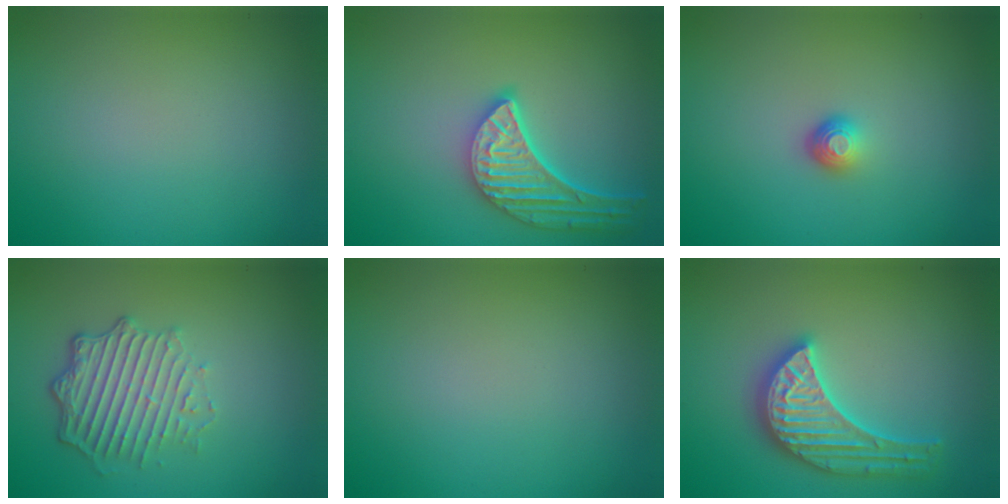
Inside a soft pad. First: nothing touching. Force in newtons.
{"total": 5.7, "press": 4.5, "slide": 3.5}
{"total": 1.5, "press": 1.1, "slide": 1.1}
{"total": 4.9, "press": 3.6, "slide": 3.4}
{"total": 0.0}
{"total": 5.5, "press": 5.4, "slide": 0.6}